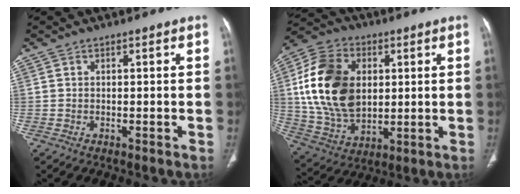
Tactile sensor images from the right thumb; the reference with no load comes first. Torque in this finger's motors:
{"motor_torque": [1.82, 3.18, 2.03, -0.23, 0.70]}